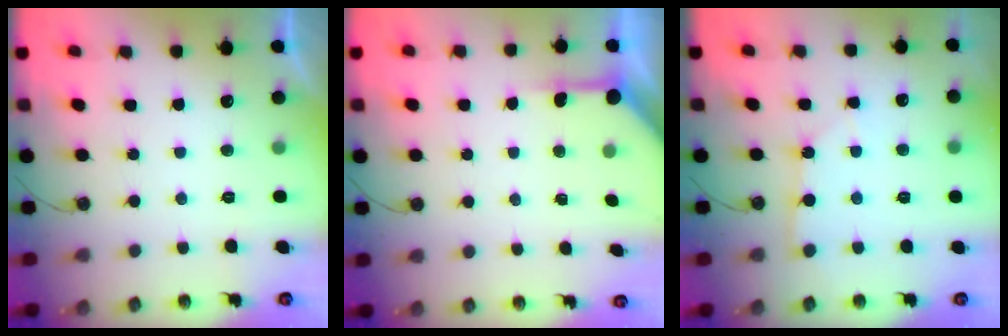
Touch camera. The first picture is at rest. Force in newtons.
{"total": 4.9, "press": 4.9, "slide": 0.3}
{"total": 2.5, "press": 2.5, "slide": 0.3}